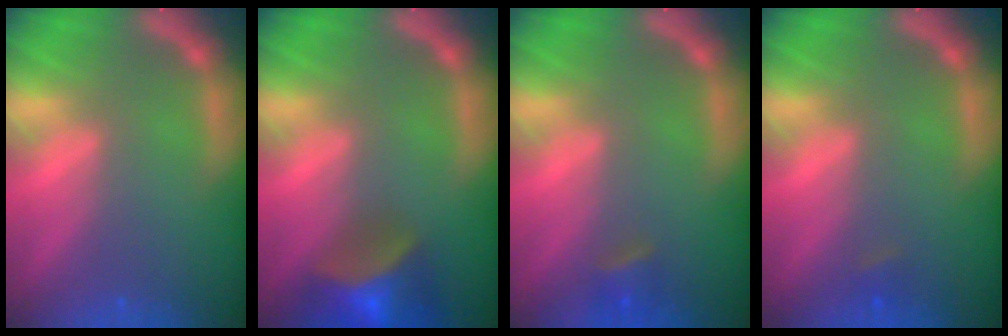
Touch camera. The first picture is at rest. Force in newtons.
{"total": 8.0}
{"total": 1.9}
{"total": 0.9}